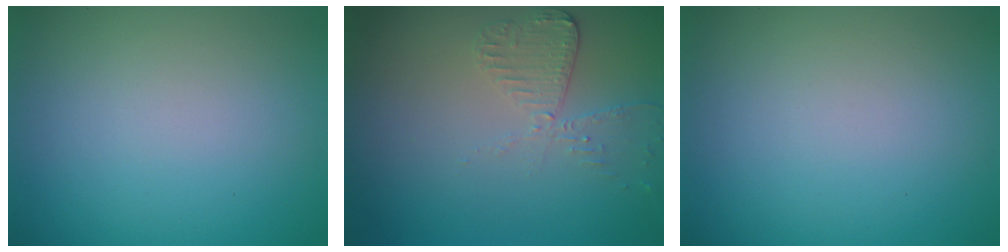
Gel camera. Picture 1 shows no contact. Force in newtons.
{"total": 2.0, "press": 1.9, "slide": 0.6}
{"total": 0.0}